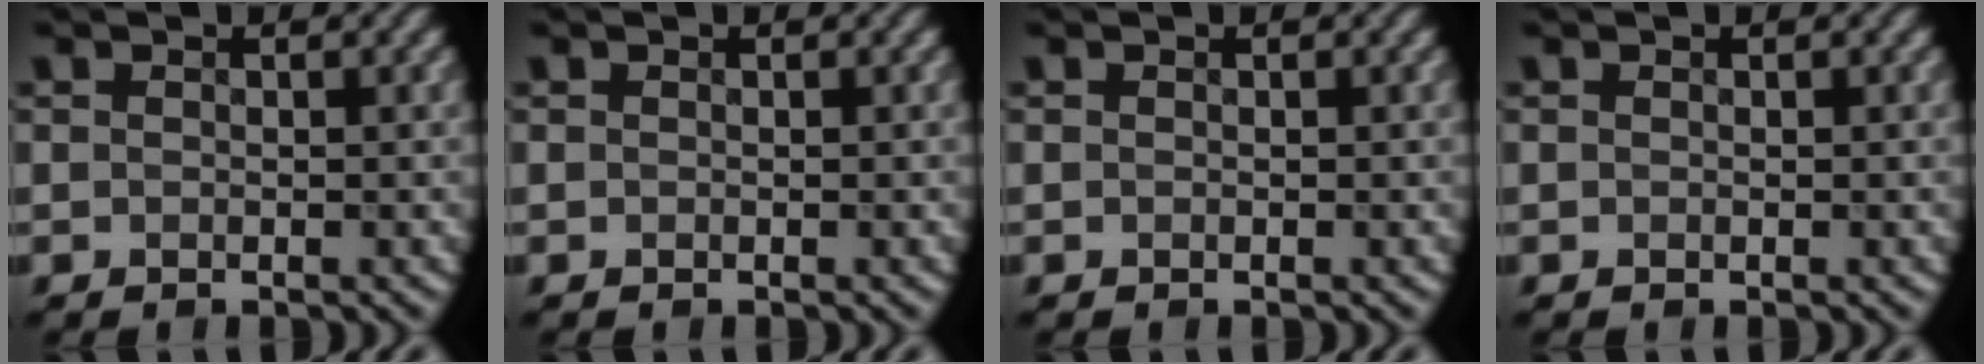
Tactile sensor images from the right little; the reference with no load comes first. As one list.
[{"total": 0.0}, {"total": 0.0}, {"total": 0.0}]